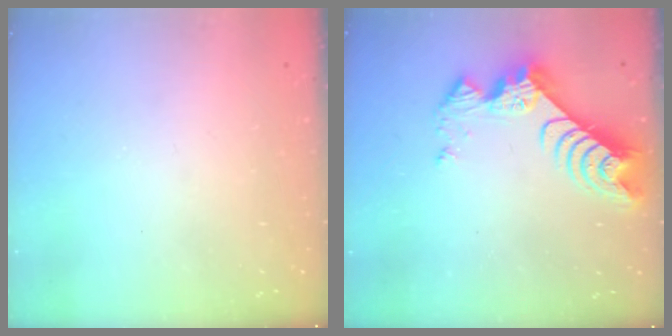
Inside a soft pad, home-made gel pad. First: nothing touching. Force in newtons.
{"total": 9.5, "press": 9.5, "slide": 0.8}